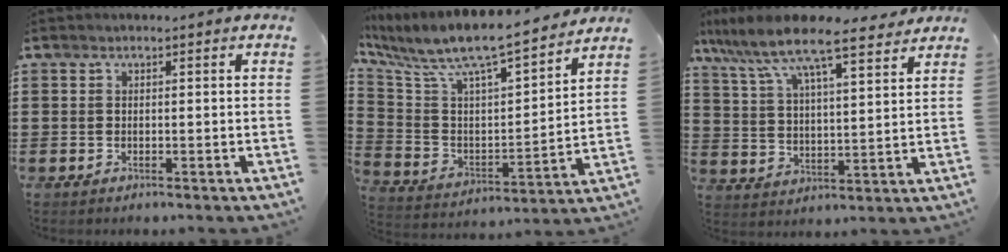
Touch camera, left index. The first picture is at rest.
{"total": 8.4, "force": [7.2, 1.0, 4.1], "torque": [-0.115, -0.060, 0.116]}
{"total": 9.7, "force": [8.2, 1.3, 5.0], "torque": [-0.127, -0.039, 0.138]}